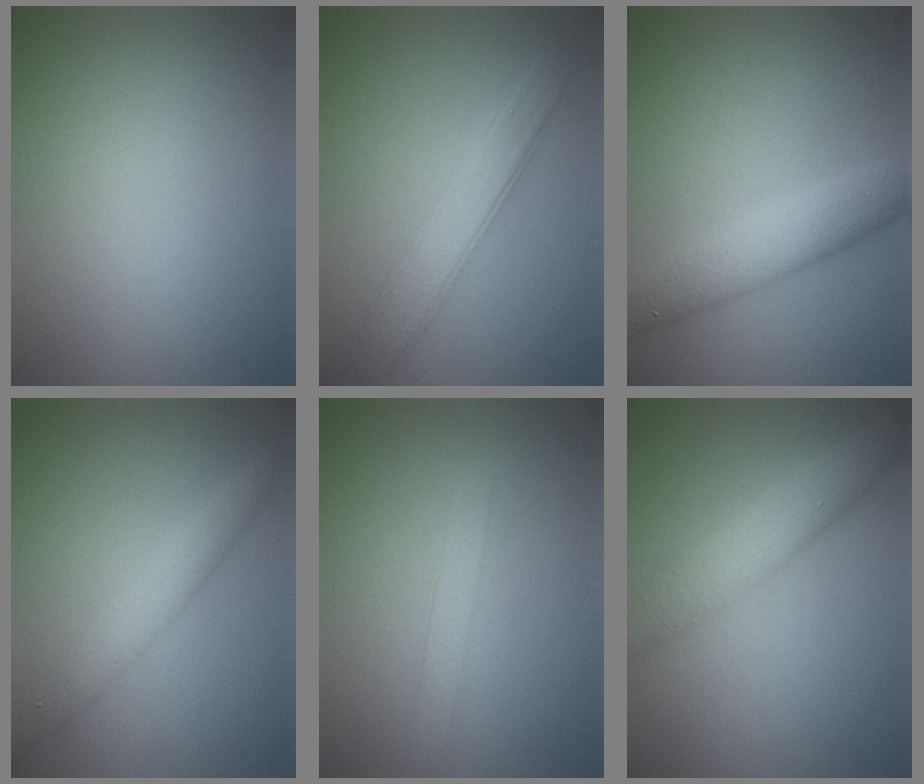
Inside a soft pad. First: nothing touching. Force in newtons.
{"total": 3.9, "press": 3.9, "slide": 0.1}
{"total": 4.8, "press": 4.8, "slide": 0.1}
{"total": 3.4, "press": 3.4, "slide": 0.1}
{"total": 1.6, "press": 1.6, "slide": 0.1}
{"total": 4.9, "press": 4.9, "slide": 0.1}